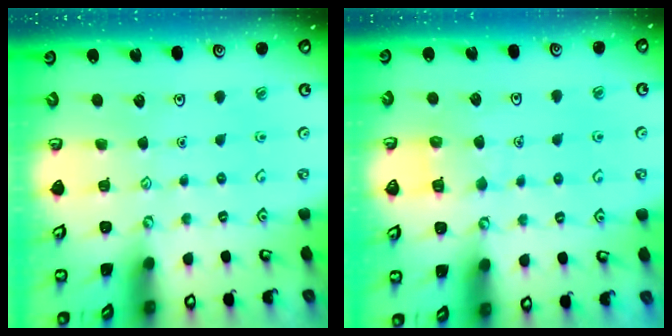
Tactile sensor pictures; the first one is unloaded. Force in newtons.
{"total": 4.8, "press": 4.7, "slide": 0.5}